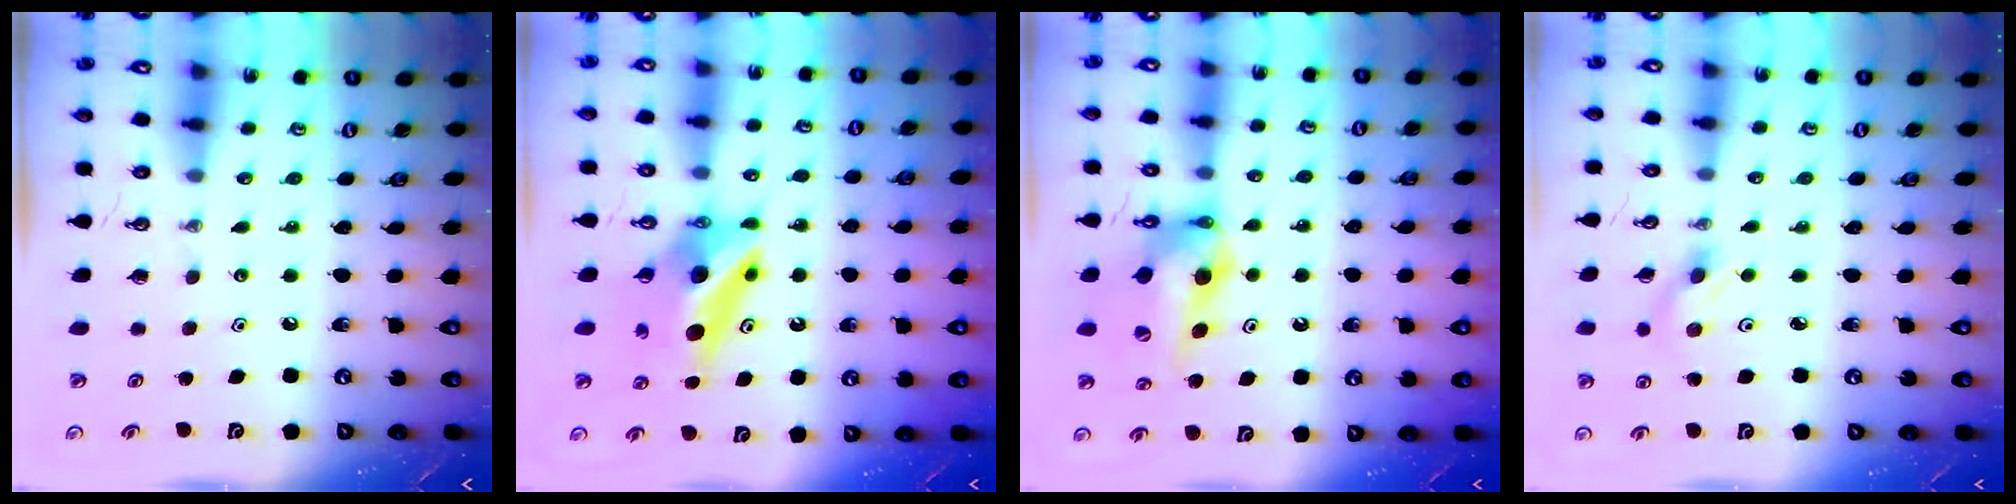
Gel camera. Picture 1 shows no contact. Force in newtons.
{"total": 11.6, "press": 11.5, "slide": 1.2}
{"total": 14.2, "press": 14.1, "slide": 1.6}
{"total": 2.6, "press": 2.3, "slide": 1.1}